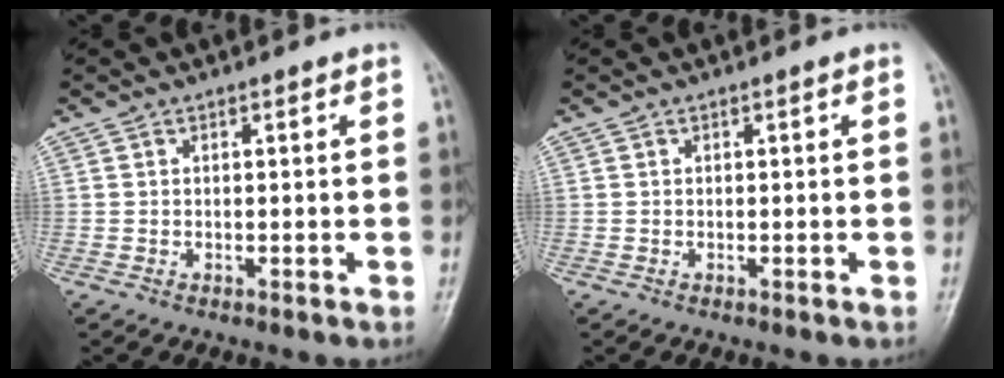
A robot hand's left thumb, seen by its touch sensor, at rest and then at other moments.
{"total": 0.0}